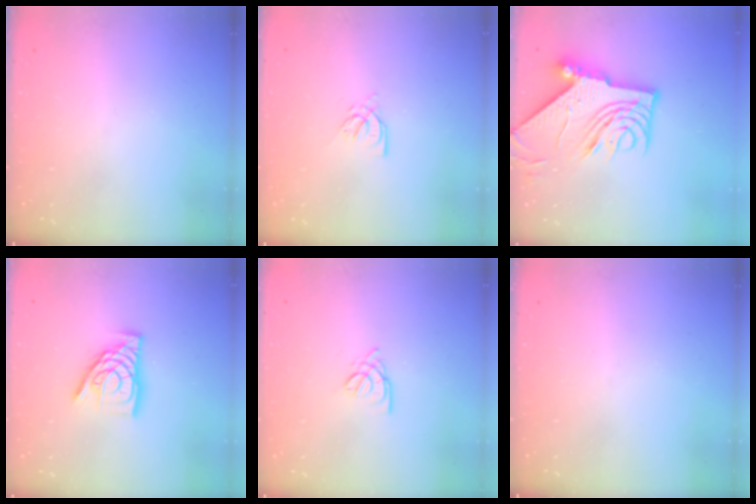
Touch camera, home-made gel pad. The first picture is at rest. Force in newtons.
{"total": 4.2, "press": 4.2, "slide": 0.2}
{"total": 14.4, "press": 14.4, "slide": 1.3}
{"total": 12.1, "press": 12.0, "slide": 1.4}
{"total": 2.6, "press": 2.6, "slide": 0.6}
{"total": 0.0}